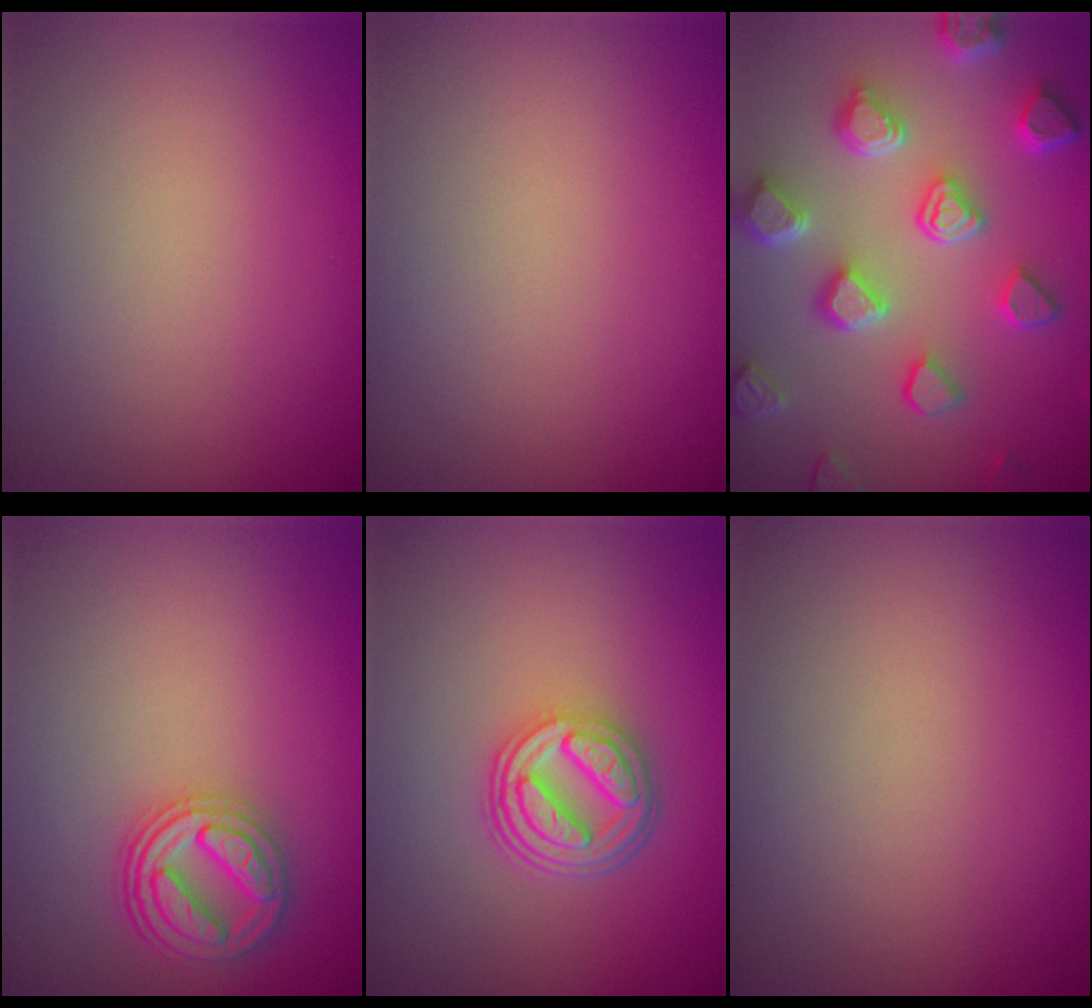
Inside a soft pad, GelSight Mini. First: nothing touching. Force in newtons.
{"total": 0.0}
{"total": 6.6, "press": 5.3, "slide": 4.0}
{"total": 3.9, "press": 3.7, "slide": 1.3}
{"total": 5.0, "press": 3.8, "slide": 3.2}
{"total": 0.0}